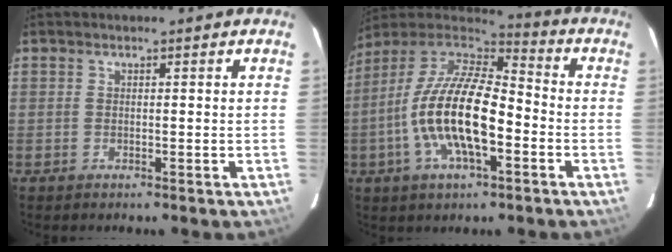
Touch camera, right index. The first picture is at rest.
{"total": 18.5, "force": [-4.8, 7.0, 16.5], "torque": [-0.323, -0.008, -0.094]}